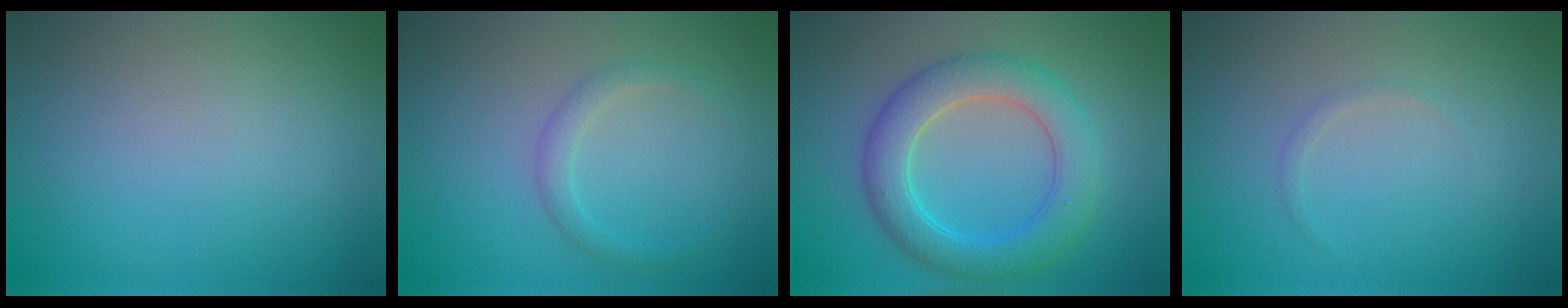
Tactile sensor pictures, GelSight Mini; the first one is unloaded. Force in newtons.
{"total": 1.5, "press": 1.5, "slide": 0.1}
{"total": 5.6, "press": 5.6, "slide": 0.4}
{"total": 0.5, "press": 0.5, "slide": 0.0}